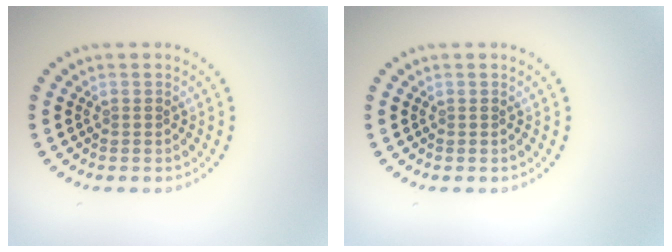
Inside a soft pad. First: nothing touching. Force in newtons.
{"total": 0.0}